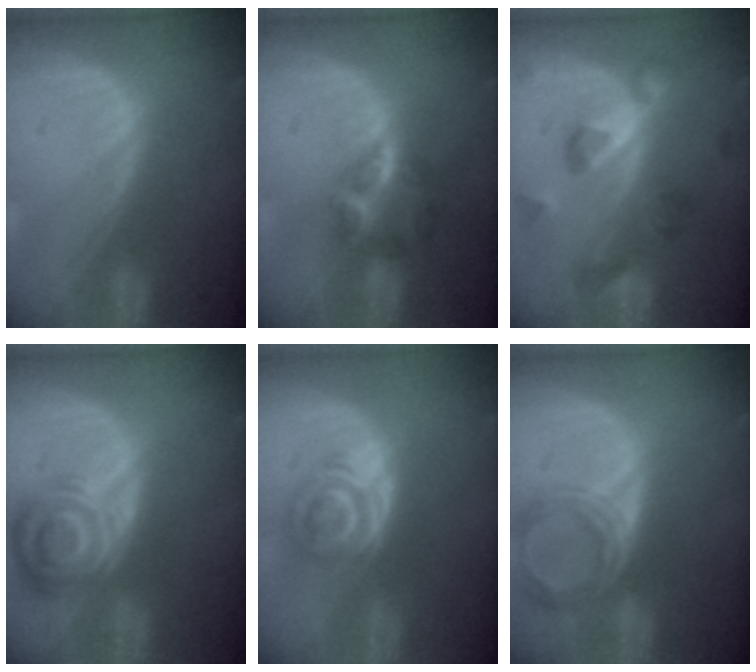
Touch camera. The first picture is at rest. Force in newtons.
{"total": 6.1, "press": 5.5, "slide": 2.6}
{"total": 7.6, "press": 7.6, "slide": 0.6}
{"total": 8.4, "press": 7.4, "slide": 3.8}
{"total": 6.5, "press": 5.4, "slide": 3.7}
{"total": 6.9, "press": 6.4, "slide": 2.7}